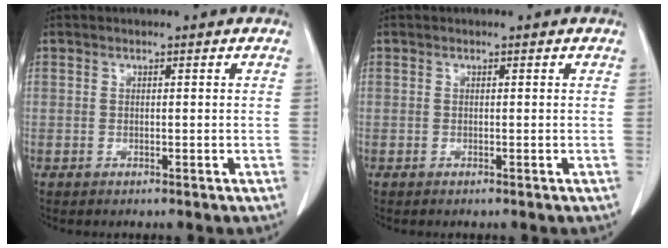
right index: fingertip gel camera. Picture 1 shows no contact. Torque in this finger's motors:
{"motor_torque": [-0.05, 0.01, 0.02, 0.01]}